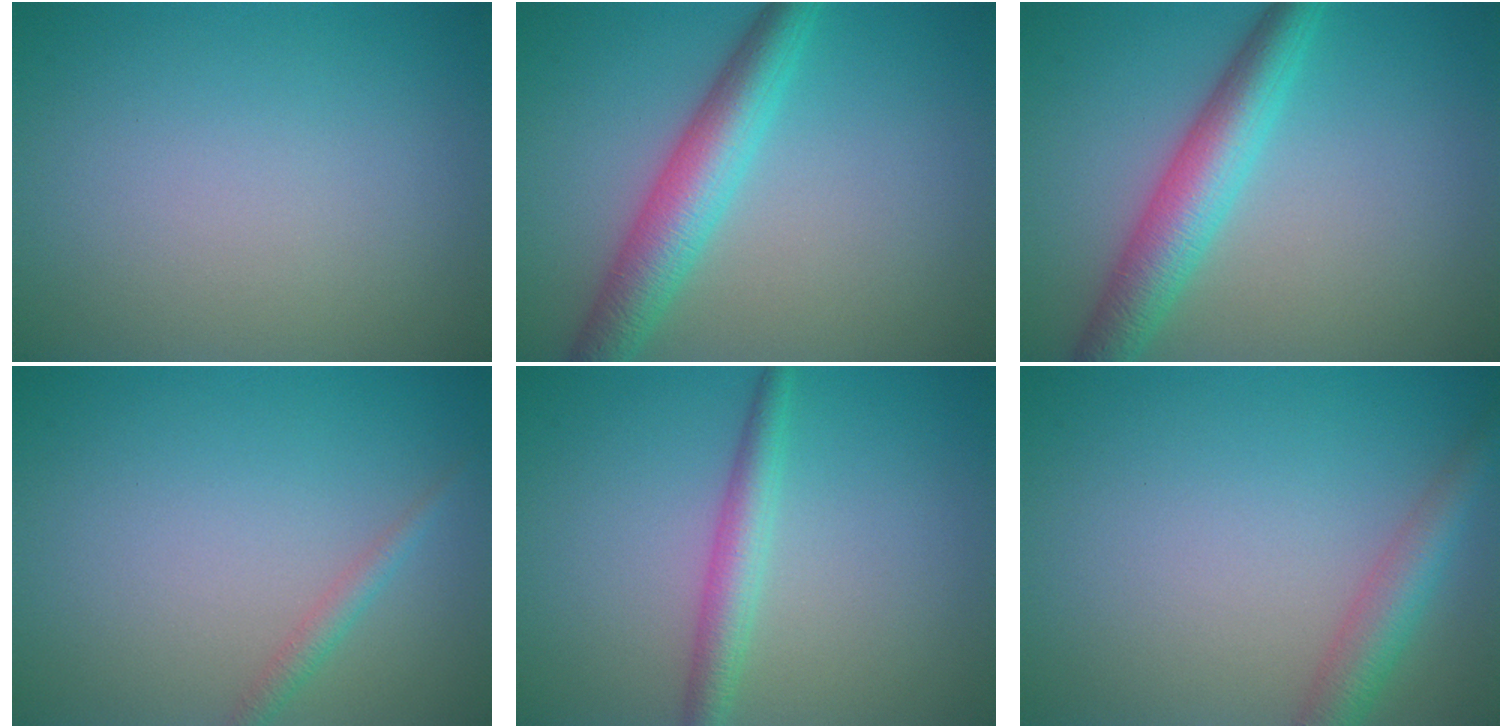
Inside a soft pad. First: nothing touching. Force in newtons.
{"total": 5.2, "press": 5.2, "slide": 0.1}
{"total": 5.2, "press": 5.2, "slide": 0.1}
{"total": 1.3, "press": 1.3, "slide": 0.0}
{"total": 2.7, "press": 2.7, "slide": 0.0}
{"total": 3.5, "press": 3.5, "slide": 0.1}